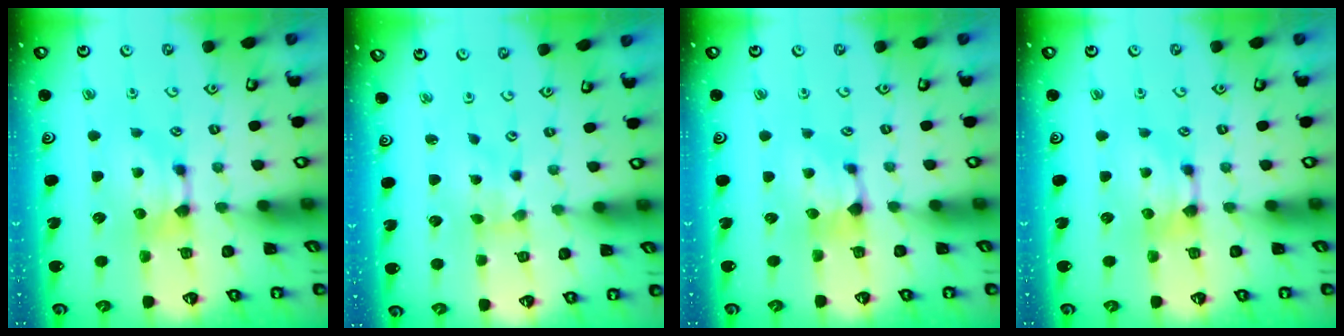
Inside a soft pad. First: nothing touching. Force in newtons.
{"total": 2.4, "press": 2.2, "slide": 1.0}
{"total": 0.9, "press": 0.2, "slide": 0.9}
{"total": 0.0}